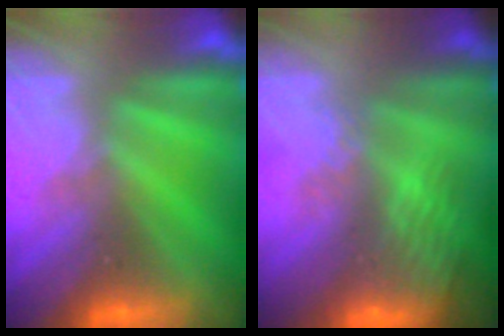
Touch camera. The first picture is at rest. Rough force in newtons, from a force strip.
{"total": 6.6}